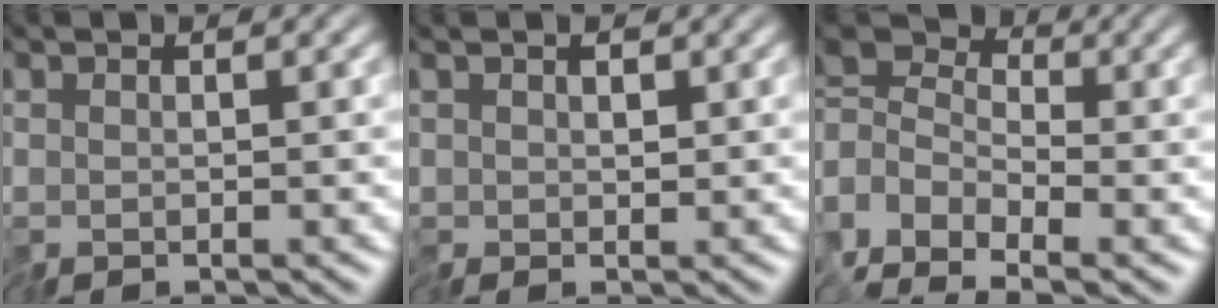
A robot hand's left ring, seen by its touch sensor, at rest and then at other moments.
{"total": 0.9, "force": [0.5, 0.7, 0.3], "torque": [-0.010, 0.004, 0.006]}
{"total": 3.0, "force": [-1.9, 1.9, 1.5], "torque": [-0.027, 0.008, -0.061]}